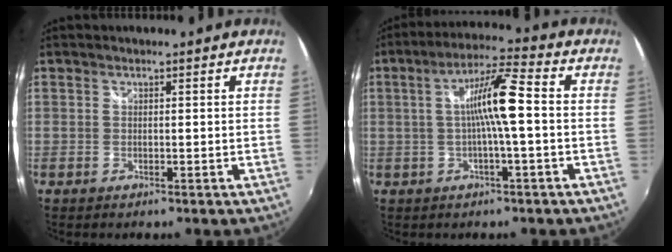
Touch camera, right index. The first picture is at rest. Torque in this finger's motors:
{"motor_torque": [1.94, -0.19, 0.61, 0.19]}